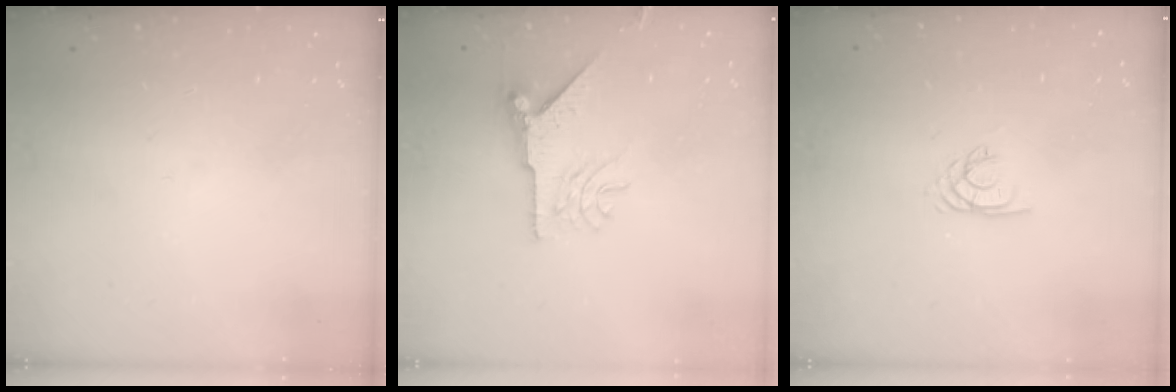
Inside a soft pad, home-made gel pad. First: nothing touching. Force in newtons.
{"total": 9.4, "press": 9.3, "slide": 1.3}
{"total": 2.1, "press": 2.1, "slide": 0.3}